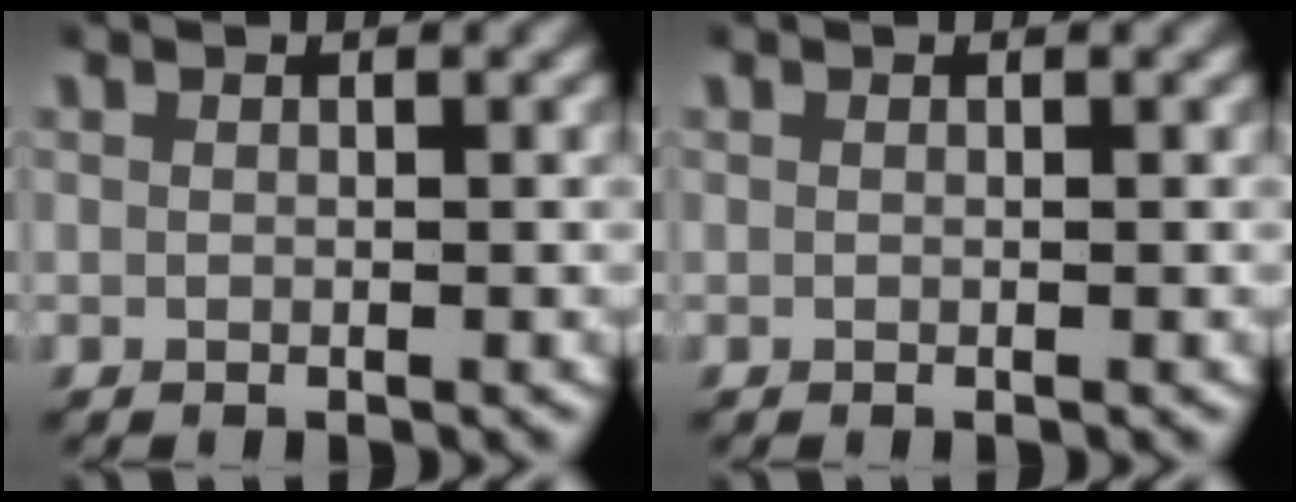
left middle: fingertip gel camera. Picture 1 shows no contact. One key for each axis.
{"total": 0.0}